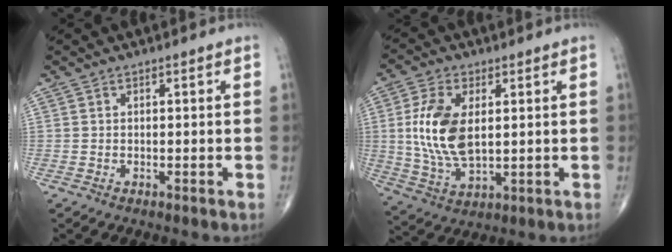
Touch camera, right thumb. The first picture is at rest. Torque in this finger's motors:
{"motor_torque": [0.06, 0.38, 1.23, 0.29, 0.14]}